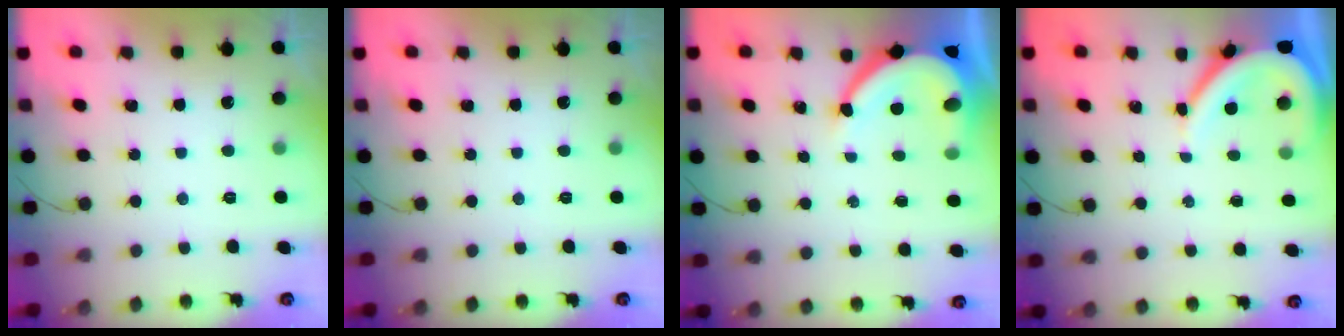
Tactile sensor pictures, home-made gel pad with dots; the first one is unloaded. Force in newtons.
{"total": 0.0}
{"total": 10.5, "press": 10.4, "slide": 1.4}
{"total": 6.4, "press": 6.4, "slide": 0.9}